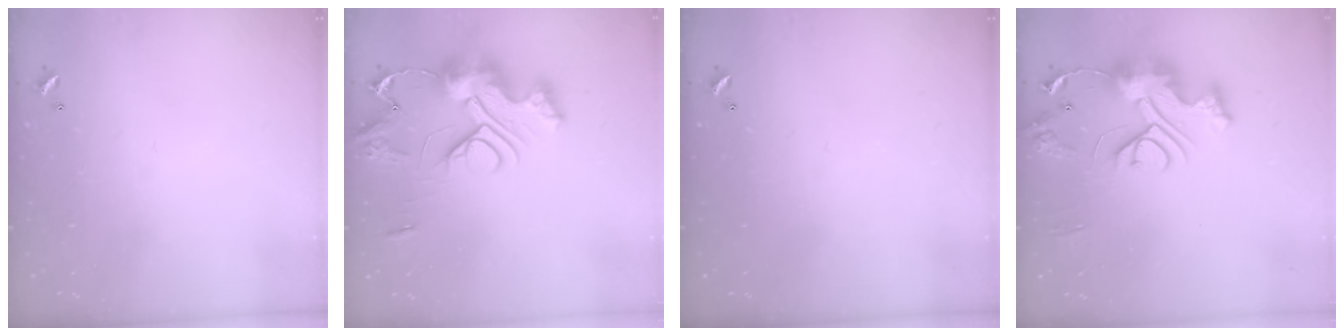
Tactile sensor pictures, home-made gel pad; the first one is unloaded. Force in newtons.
{"total": 18.2, "press": 18.1, "slide": 0.9}
{"total": 0.0}
{"total": 13.2, "press": 13.1, "slide": 1.4}